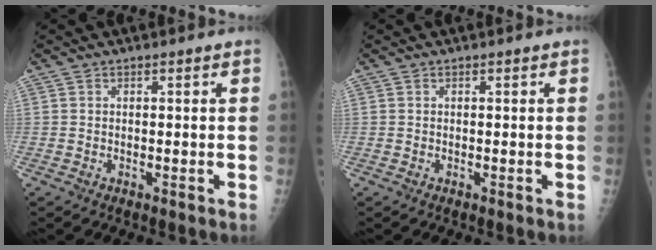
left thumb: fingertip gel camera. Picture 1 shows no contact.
{"total": 0.0}